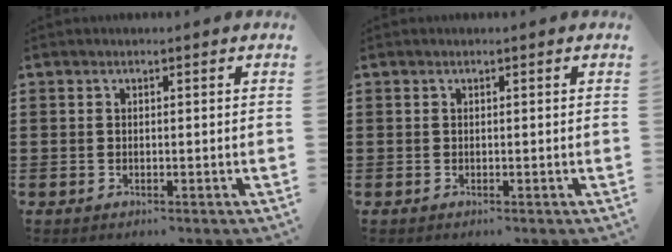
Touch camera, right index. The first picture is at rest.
{"total": 0.0}